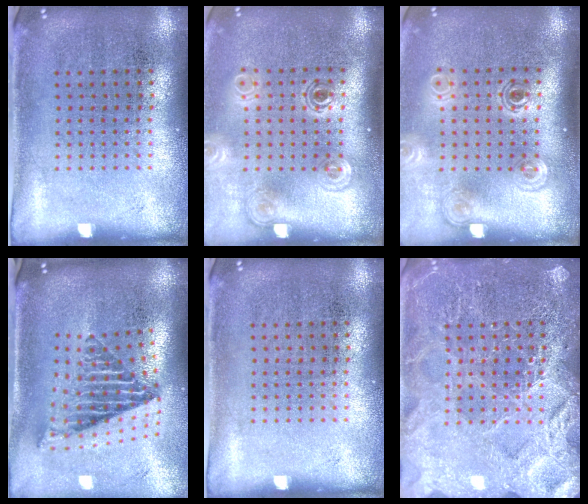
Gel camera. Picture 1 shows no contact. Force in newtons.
{"total": 1.8, "press": 1.2, "slide": 1.3}
{"total": 1.8, "press": 1.2, "slide": 1.3}
{"total": 2.6, "press": 1.6, "slide": 2.0}
{"total": 0.0}
{"total": 6.1, "press": 6.0, "slide": 0.9}